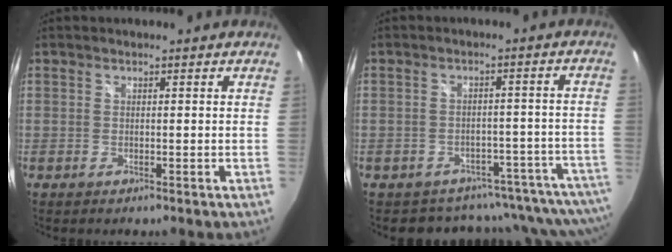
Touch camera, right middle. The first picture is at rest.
{"total": 16.2, "force": [-14.8, 5.5, 3.2], "torque": [-0.033, 0.021, -0.181]}